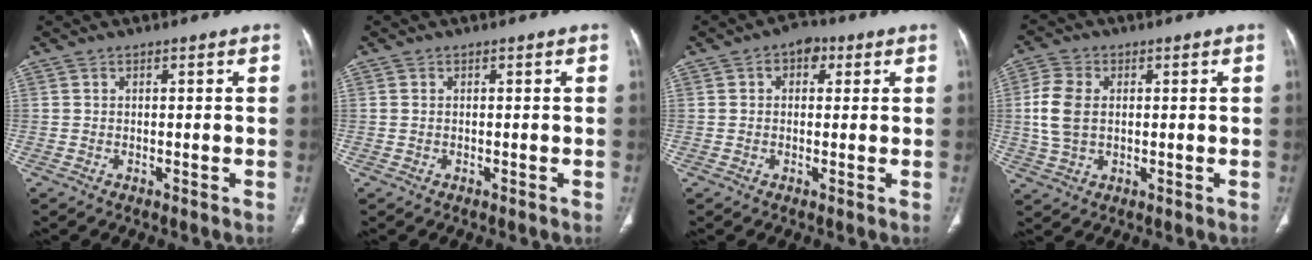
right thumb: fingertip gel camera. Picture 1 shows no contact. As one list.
[{"total": 0.6, "force": [0.0, 0.5, 0.4], "torque": [-0.013, 0.002, 0.001]}, {"total": 4.2, "force": [1.3, 3.1, 2.6], "torque": [-0.018, 0.009, 0.015]}, {"total": 7.9, "force": [0.6, 5.3, 5.7], "torque": [-0.129, 0.006, 0.013]}]